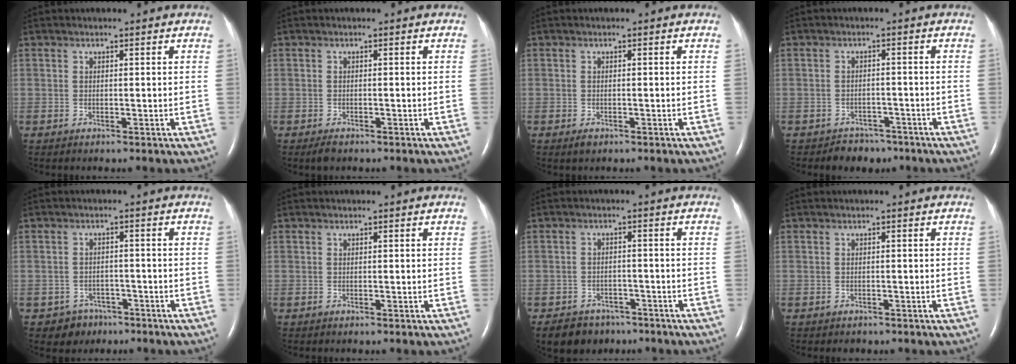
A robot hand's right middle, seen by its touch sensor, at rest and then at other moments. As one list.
[{"total": 1.4, "force": [-1.0, 0.6, 0.7], "torque": [-0.019, -0.002, -0.014]}, {"total": 0.9, "force": [-0.6, 0.5, 0.5], "torque": [-0.011, -0.001, -0.005]}, {"total": 3.6, "force": [-2.8, 2.3, 0.0], "torque": [-0.001, 0.010, -0.037]}, {"total": 3.7, "force": [-2.3, 2.9, -0.2], "torque": [0.002, 0.012, -0.031]}, {"total": 0.0}, {"total": 6.3, "force": [-4.8, 4.0, 1.0], "torque": [-0.017, 0.003, -0.071]}, {"total": 0.6, "force": [-0.4, 0.4, 0.0], "torque": [-0.007, 0.001, -0.006]}]